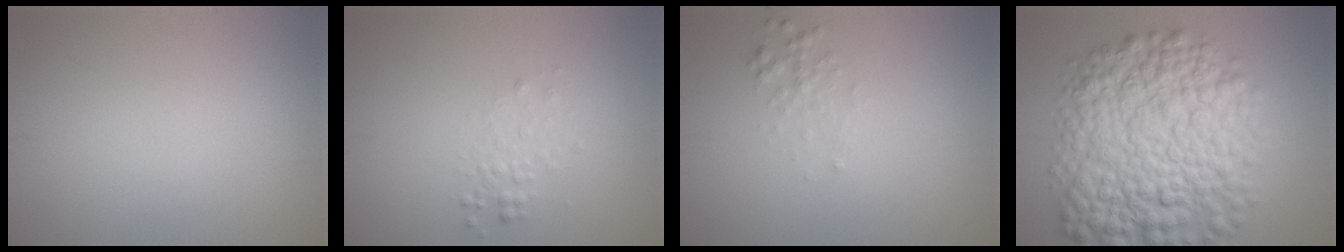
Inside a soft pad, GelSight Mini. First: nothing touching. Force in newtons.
{"total": 1.4, "press": 1.4, "slide": 0.1}
{"total": 1.2, "press": 1.2, "slide": 0.0}
{"total": 12.8, "press": 12.8, "slide": 0.3}